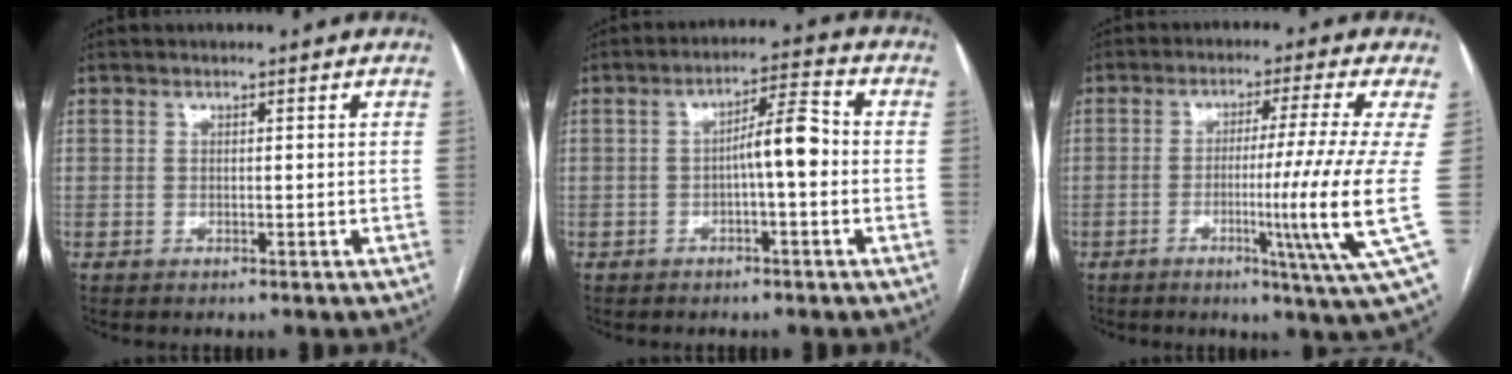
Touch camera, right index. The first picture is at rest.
{"total": 6.1, "force": [-0.9, 0.8, 6.0], "torque": [-0.093, 0.020, -0.015]}
{"total": 12.3, "force": [-2.0, -3.3, 11.7], "torque": [-0.185, -0.027, -0.033]}